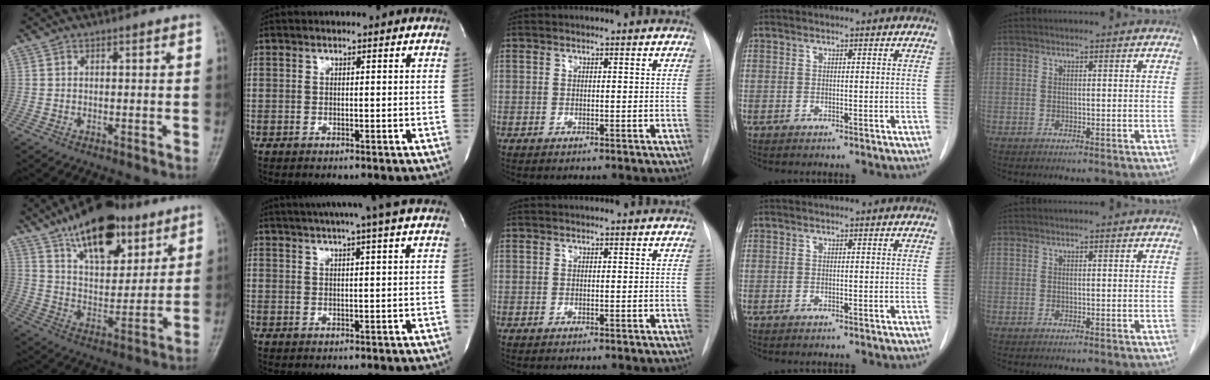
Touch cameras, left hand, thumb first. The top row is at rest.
{"thumb": {"total": 19.5, "force": [12.0, 9.3, 12.2], "torque": [-0.150, -0.053, 0.203]}, "index": {"total": 11.4, "force": [9.6, -0.9, 6.2], "torque": [-0.104, 0.014, 0.117]}}